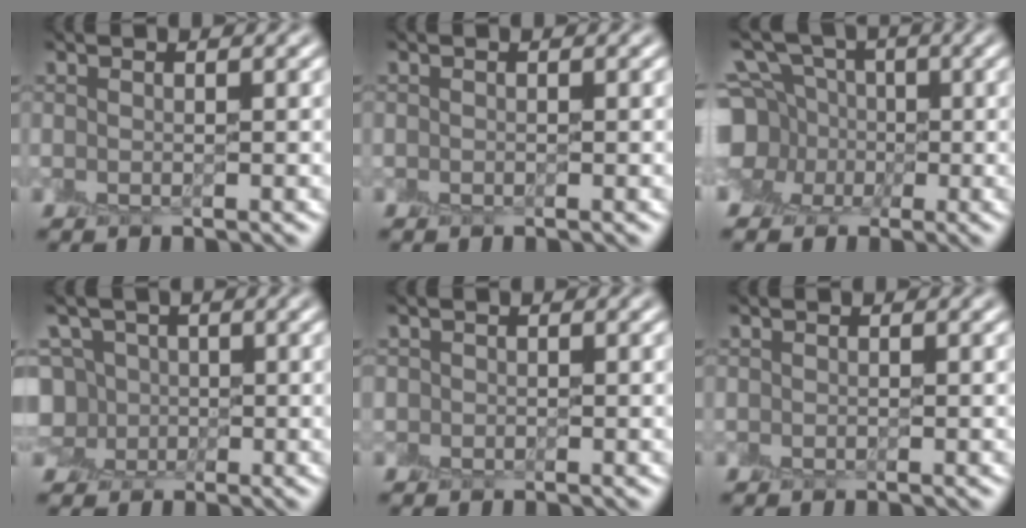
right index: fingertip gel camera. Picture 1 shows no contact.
{"total": 0.0}
{"total": 8.3, "force": [-0.1, 7.1, 4.2], "torque": [-0.077, 0.008, -0.034]}
{"total": 5.6, "force": [-0.5, 5.0, 2.6], "torque": [-0.044, 0.027, -0.041]}
{"total": 0.8, "force": [-0.1, 0.7, 0.1], "torque": [0.005, -0.004, -0.007]}
{"total": 0.0}